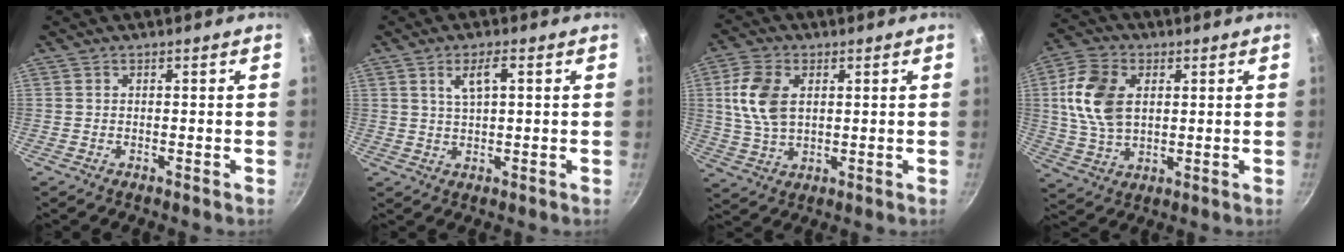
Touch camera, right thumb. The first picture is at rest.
{"total": 4.6, "force": [1.6, 1.6, 4.0], "torque": [-0.068, 0.005, 0.033]}
{"total": 9.9, "force": [2.2, 6.1, 7.4], "torque": [-0.140, -0.004, 0.043]}
{"total": 12.6, "force": [2.4, 8.3, 9.2], "torque": [-0.166, -0.002, 0.045]}